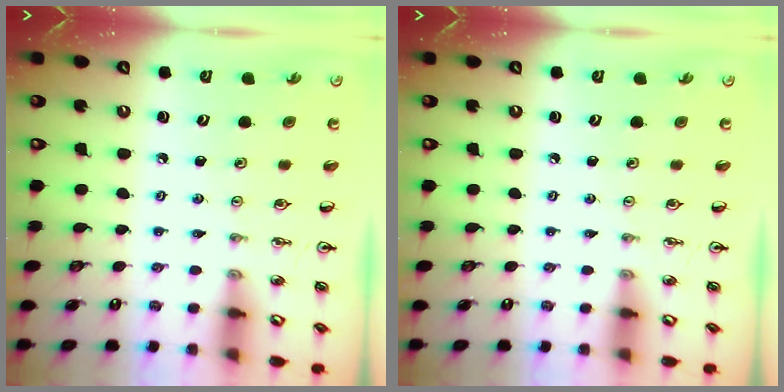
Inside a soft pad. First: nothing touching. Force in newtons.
{"total": 0.0}